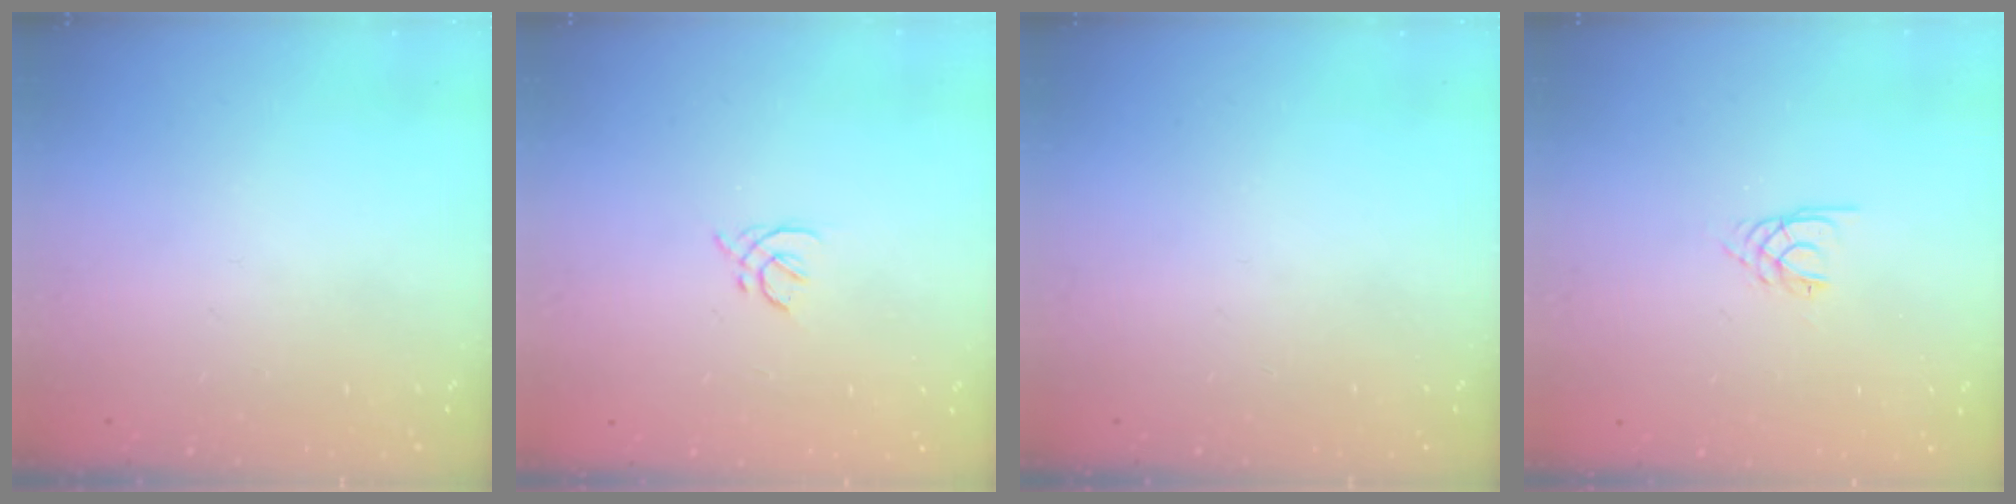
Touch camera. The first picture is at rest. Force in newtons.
{"total": 2.0, "press": 2.0, "slide": 0.6}
{"total": 0.0}
{"total": 2.7, "press": 2.6, "slide": 0.4}